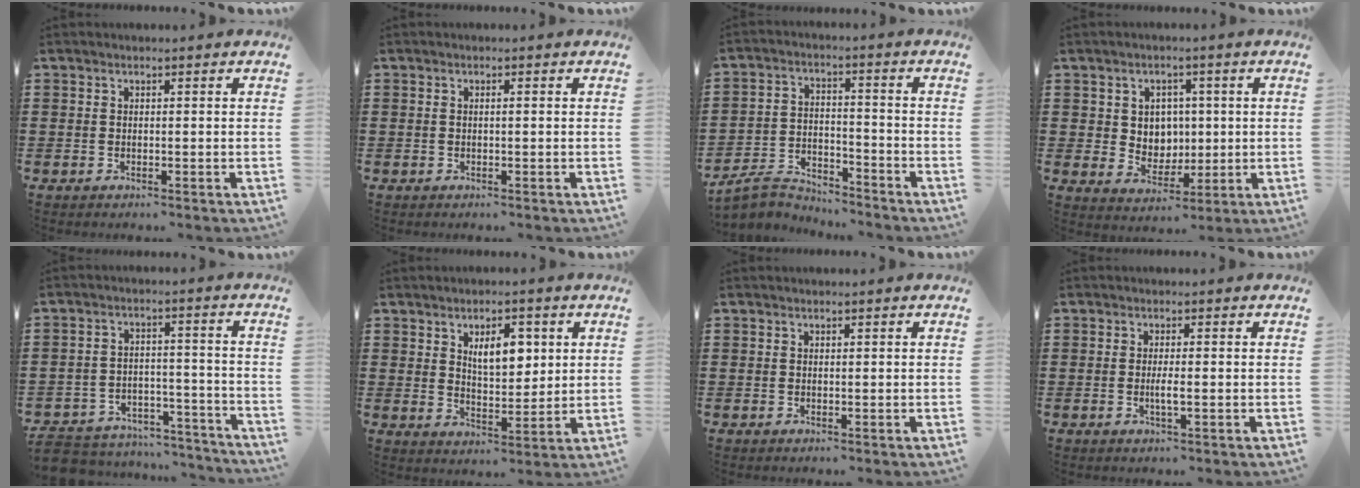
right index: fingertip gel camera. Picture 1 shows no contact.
{"total": 0.6, "force": [0.0, 0.0, 0.6], "torque": [-0.011, -0.002, 0.001]}
{"total": 5.2, "force": [-5.0, 1.1, 0.7], "torque": [-0.034, 0.004, -0.104]}
{"total": 4.5, "force": [1.2, 4.1, 1.2], "torque": [-0.028, 0.003, 0.017]}
{"total": 5.7, "force": [-5.5, 1.2, 0.9], "torque": [-0.027, 0.010, -0.111]}
{"total": 6.2, "force": [2.3, 3.3, 4.7], "torque": [-0.078, 0.002, 0.035]}
{"total": 0.0}
{"total": 2.1, "force": [-0.4, 0.1, 2.0], "torque": [-0.043, -0.007, -0.010]}